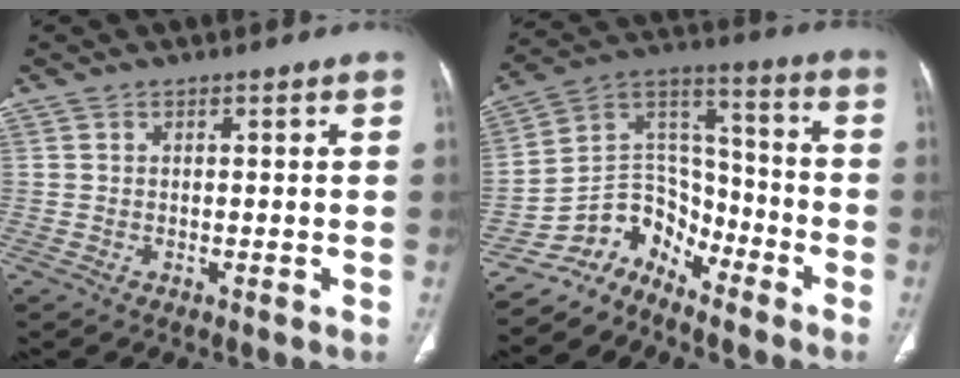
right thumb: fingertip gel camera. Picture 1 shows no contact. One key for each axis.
{"total": 10.7, "fx": -9.0, "fy": 5.8, "fz": 1.2, "tx": 0.014, "ty": 0.115, "tz": -0.181}